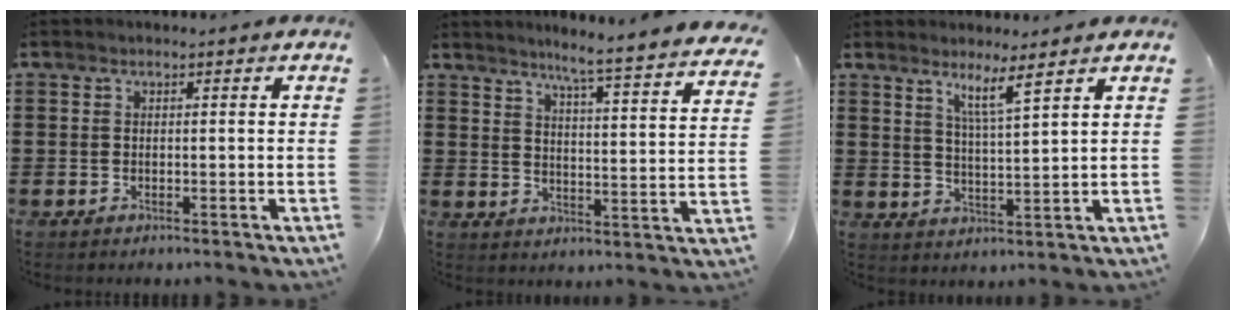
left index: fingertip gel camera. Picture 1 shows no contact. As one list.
[{"total": 5.5, "force": [4.8, -1.3, 2.4], "torque": [-0.059, -0.046, 0.071]}, {"total": 5.1, "force": [3.9, 0.0, 3.3], "torque": [-0.068, -0.013, 0.066]}]